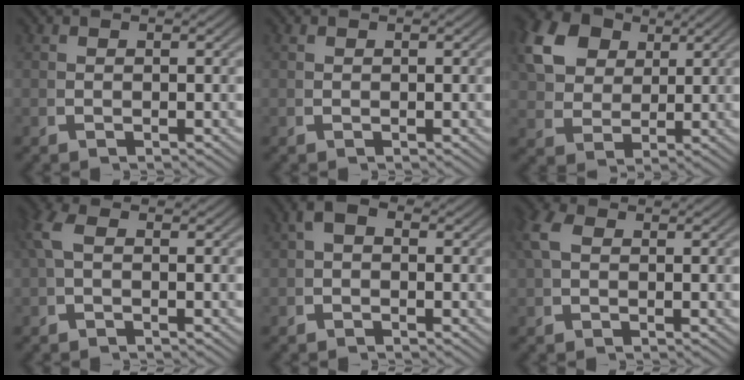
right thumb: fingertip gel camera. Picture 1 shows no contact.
{"total": 0.0}
{"total": 9.4, "force": [3.8, 6.9, 5.1], "torque": [-0.121, -0.009, 0.075]}
{"total": 1.5, "force": [0.1, 0.8, 1.3], "torque": [-0.036, 0.003, 0.003]}
{"total": 1.6, "force": [0.1, 1.0, 1.2], "torque": [-0.021, 0.004, -0.002]}
{"total": 2.0, "force": [0.6, 1.4, 1.3], "torque": [-0.039, -0.006, 0.015]}